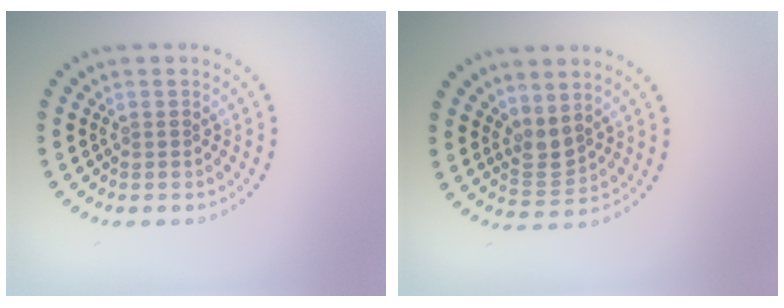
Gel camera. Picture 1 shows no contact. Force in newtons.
{"total": 2.0, "press": 1.6, "slide": 1.1}